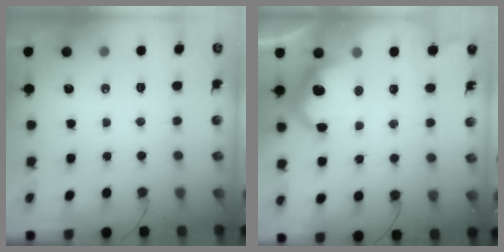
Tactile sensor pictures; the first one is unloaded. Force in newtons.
{"total": 13.1, "press": 13.1, "slide": 1.0}